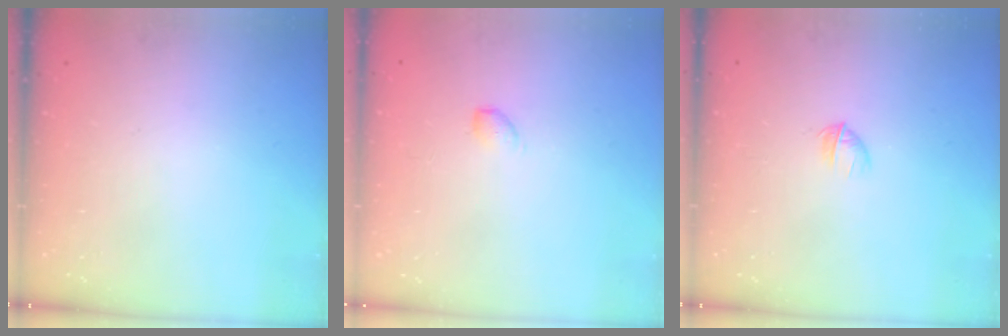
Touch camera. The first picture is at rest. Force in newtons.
{"total": 4.5, "press": 4.5, "slide": 0.5}
{"total": 2.8, "press": 2.6, "slide": 0.9}